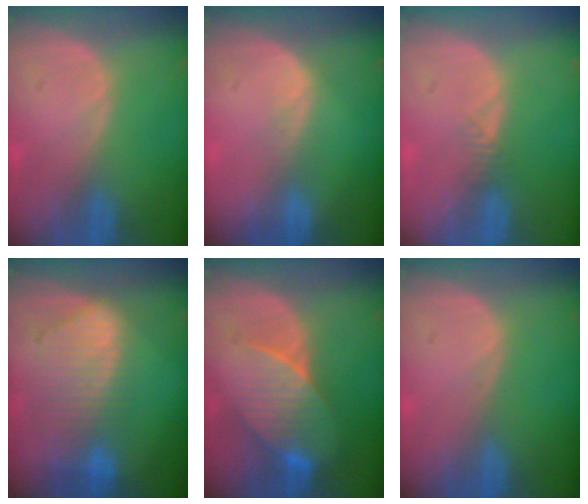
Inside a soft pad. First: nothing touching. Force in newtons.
{"total": 2.0, "press": 1.1, "slide": 1.7}
{"total": 1.2, "press": 1.0, "slide": 0.6}
{"total": 9.1, "press": 8.0, "slide": 4.3}
{"total": 7.9, "press": 7.7, "slide": 1.8}
{"total": 0.0}